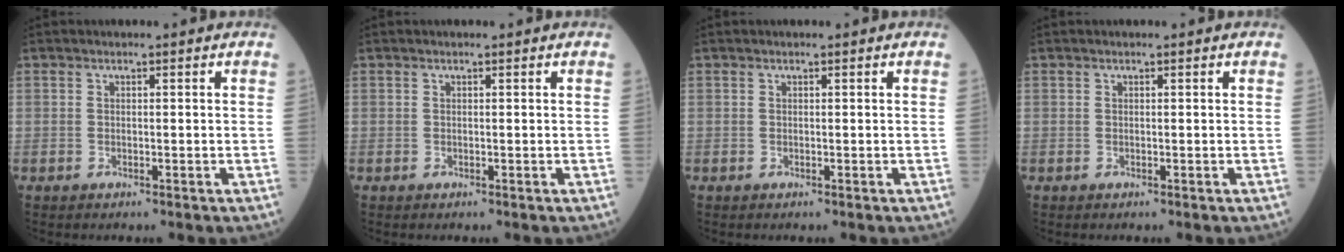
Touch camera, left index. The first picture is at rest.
{"total": 0.0}
{"total": 0.0}
{"total": 0.0}